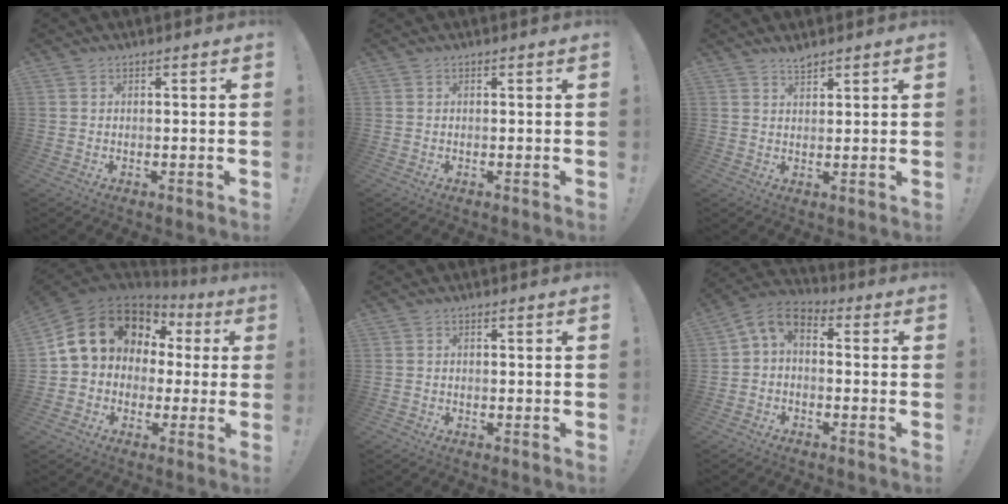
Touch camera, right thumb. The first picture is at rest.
{"total": 0.0}
{"total": 2.5, "force": [2.3, 0.4, 0.8], "torque": [-0.010, -0.016, 0.040]}
{"total": 15.7, "force": [4.9, 12.3, 8.5], "torque": [-0.141, -0.010, 0.106]}
{"total": 0.8, "force": [-0.7, 0.3, 0.1], "torque": [-0.001, 0.002, -0.013]}
{"total": 5.2, "force": [-0.3, 3.3, 4.0], "torque": [-0.089, 0.000, -0.001]}